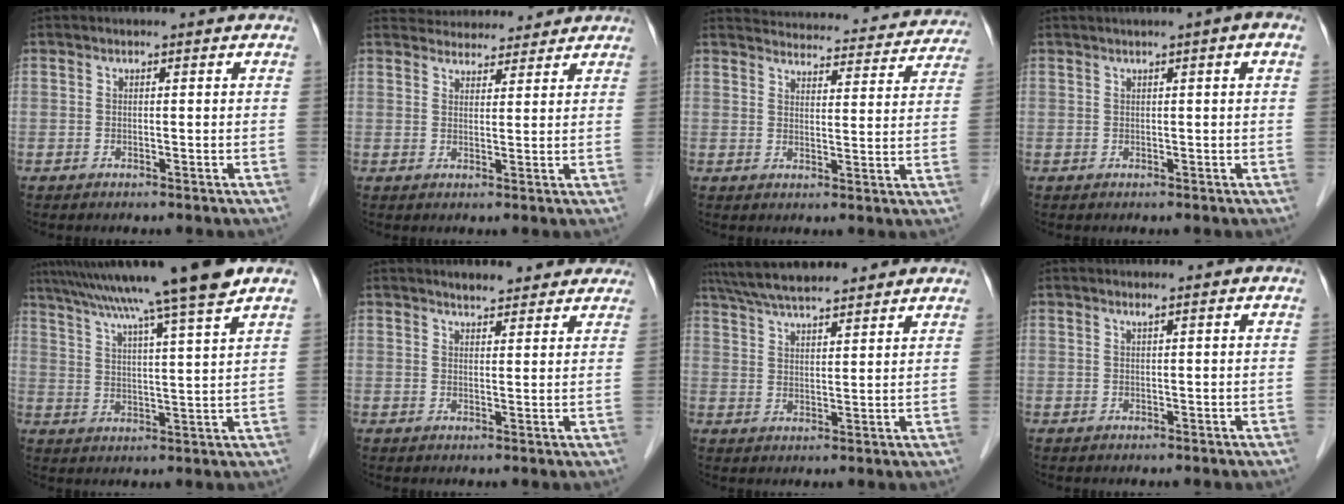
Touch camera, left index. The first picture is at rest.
{"total": 8.2, "force": [7.9, 1.9, 1.2], "torque": [-0.010, 0.023, 0.108]}
{"total": 22.8, "force": [21.8, 4.6, 4.8], "torque": [-0.065, -0.019, 0.256]}
{"total": 2.8, "force": [1.1, -0.1, 2.5], "torque": [-0.040, 0.008, 0.018]}
{"total": 16.8, "force": [13.8, -2.2, 9.3], "torque": [-0.161, 0.003, 0.204]}
{"total": 6.7, "force": [6.0, 1.6, 2.5], "torque": [-0.029, 0.014, 0.075]}
{"total": 13.3, "force": [11.8, 1.6, 6.1], "torque": [-0.109, 0.034, 0.188]}
{"total": 0.7, "force": [0.5, -0.3, 0.4], "torque": [-0.018, -0.007, 0.015]}